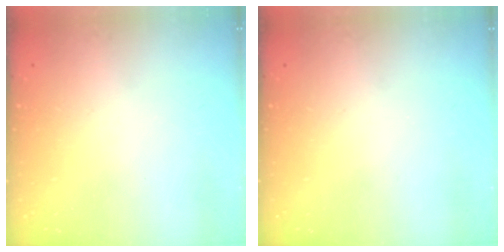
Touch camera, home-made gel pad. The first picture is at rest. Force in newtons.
{"total": 0.0}